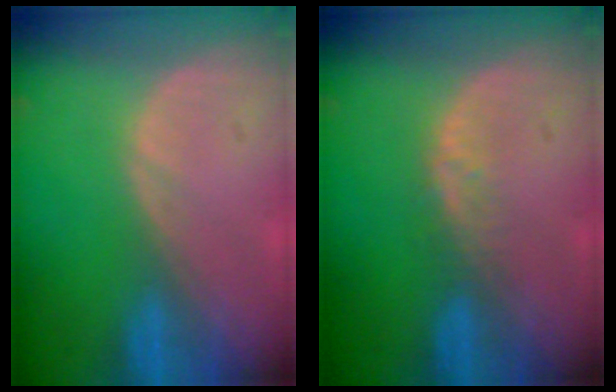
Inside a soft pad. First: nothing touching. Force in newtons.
{"total": 2.1, "press": 2.1, "slide": 0.2}